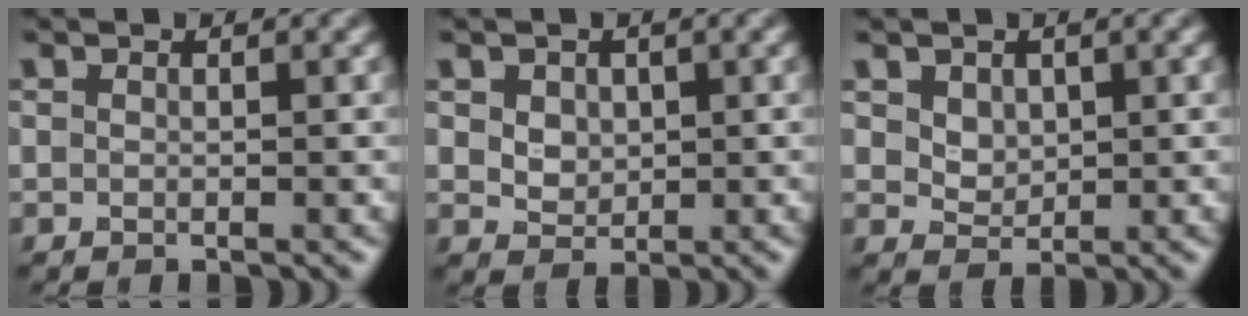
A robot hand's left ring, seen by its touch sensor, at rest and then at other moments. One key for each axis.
{"total": 2.6, "fx": 1.1, "fy": 2.0, "fz": 1.3, "tx": -0.038, "ty": 0.004, "tz": 0.028}
{"total": 1.9, "fx": 0.9, "fy": 1.5, "fz": 0.8, "tx": -0.024, "ty": -0.008, "tz": 0.026}